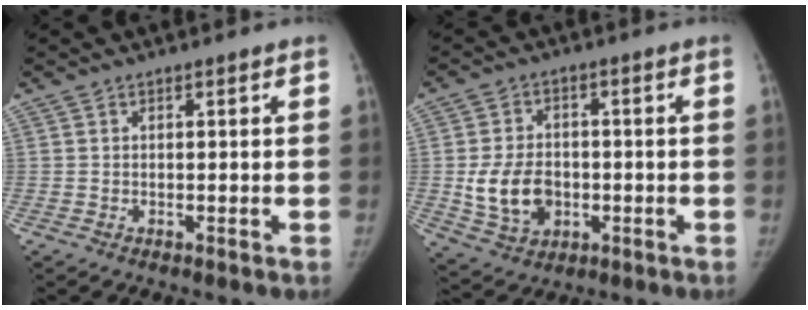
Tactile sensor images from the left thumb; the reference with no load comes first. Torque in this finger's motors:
{"motor_torque": [0.76, 0.75, 0.57, -0.46, 0.34]}